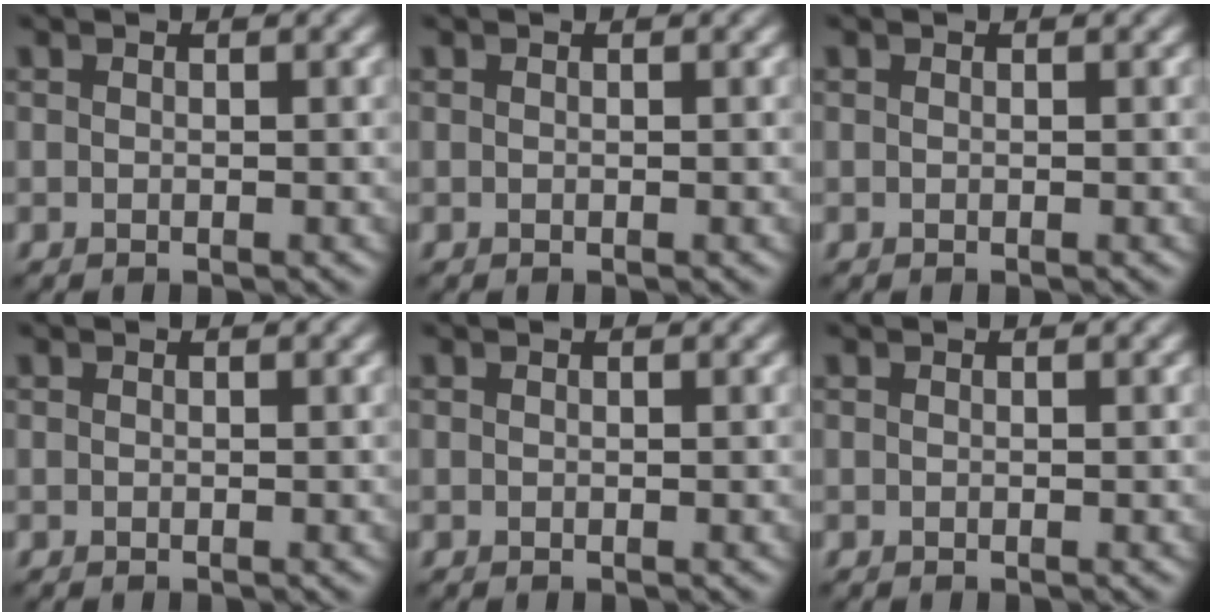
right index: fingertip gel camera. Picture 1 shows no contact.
{"total": 0.0}
{"total": 0.0}
{"total": 0.0}
{"total": 0.0}
{"total": 0.0}